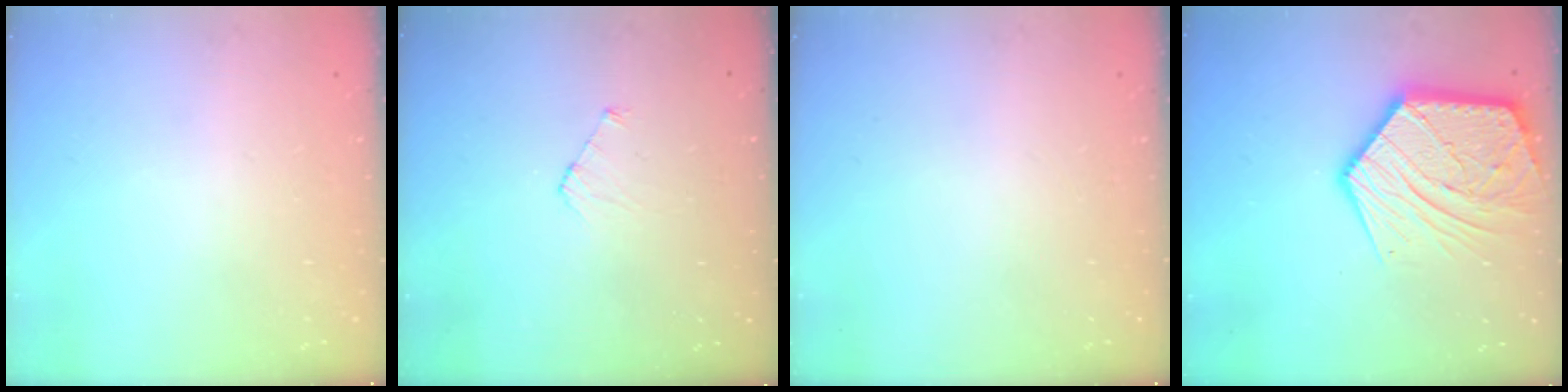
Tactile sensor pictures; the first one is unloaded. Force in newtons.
{"total": 3.6, "press": 3.6, "slide": 0.2}
{"total": 0.0}
{"total": 20.1, "press": 20.0, "slide": 1.9}